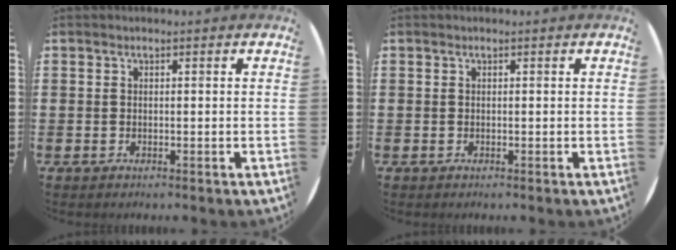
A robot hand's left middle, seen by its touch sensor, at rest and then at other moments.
{"total": 0.0}